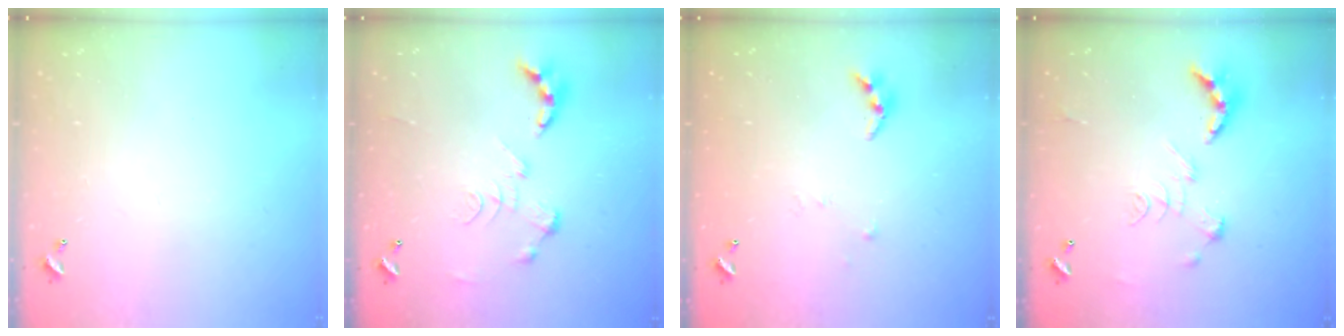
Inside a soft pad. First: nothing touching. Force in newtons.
{"total": 0.0}
{"total": 3.3, "press": 3.3, "slide": 0.4}
{"total": 2.5, "press": 2.0, "slide": 1.5}